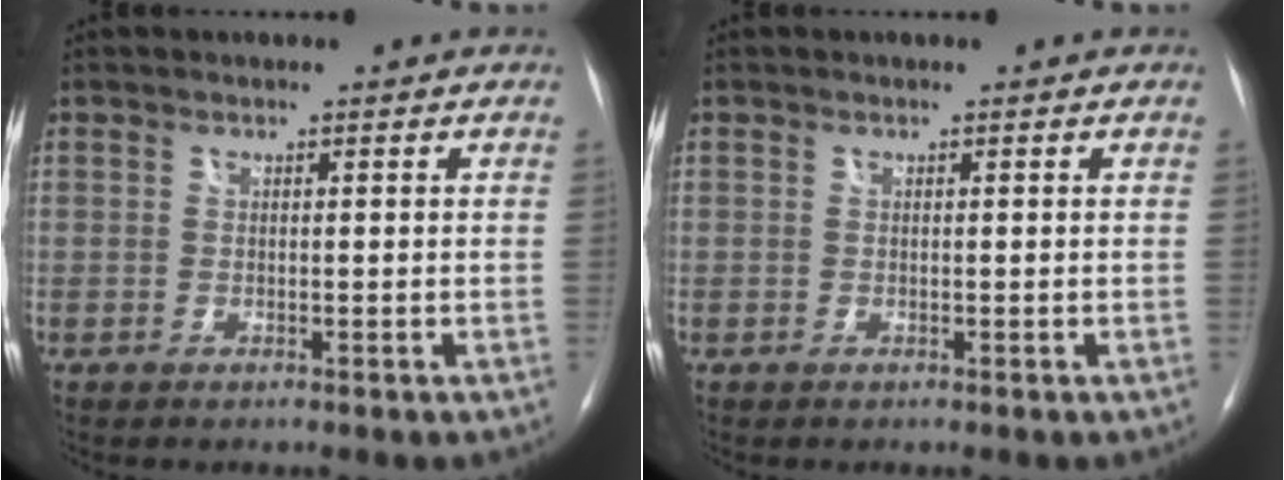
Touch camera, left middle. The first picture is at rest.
{"total": 0.0}